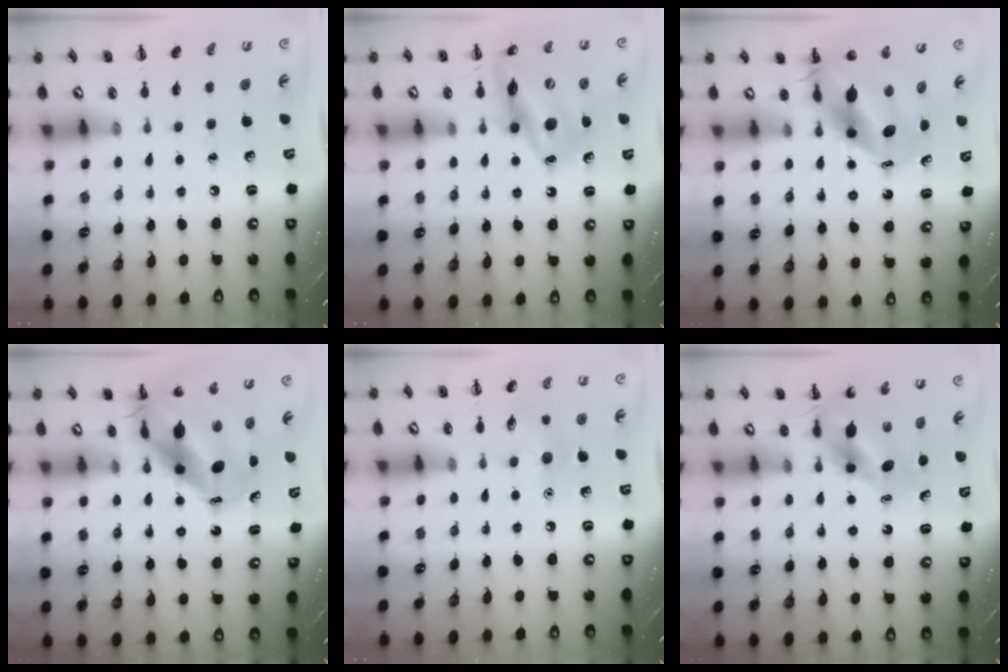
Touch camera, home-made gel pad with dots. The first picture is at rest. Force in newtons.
{"total": 15.8, "press": 15.5, "slide": 3.1}
{"total": 9.8, "press": 9.4, "slide": 2.8}
{"total": 12.4, "press": 11.7, "slide": 3.9}
{"total": 6.1, "press": 5.9, "slide": 1.6}
{"total": 6.0, "press": 5.9, "slide": 1.0}